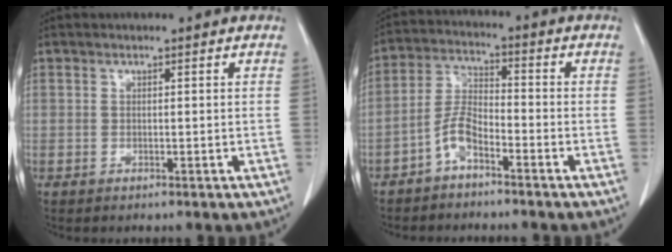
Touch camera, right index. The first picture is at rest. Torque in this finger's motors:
{"motor_torque": [0.59, -0.15, 0.12, 0.05]}